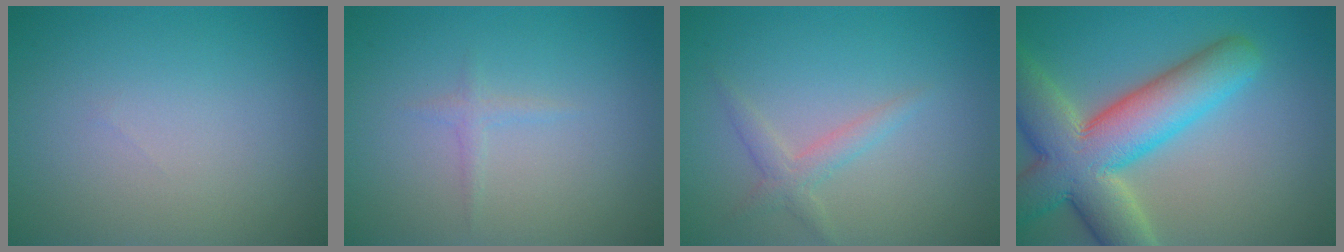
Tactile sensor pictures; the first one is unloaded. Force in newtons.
{"total": 0.8, "press": 0.8, "slide": 0.1}
{"total": 1.8, "press": 1.8, "slide": 0.1}
{"total": 10.7, "press": 10.7, "slide": 0.8}